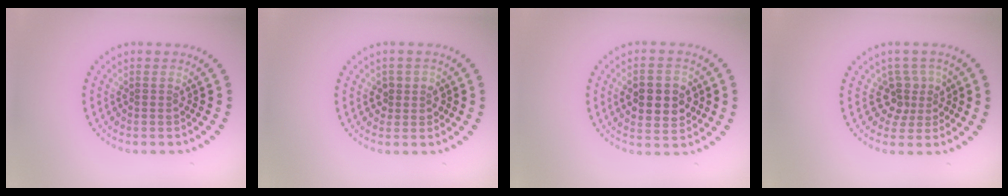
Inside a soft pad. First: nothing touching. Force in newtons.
{"total": 2.0, "press": 1.8, "slide": 0.9}
{"total": 5.1, "press": 5.1, "slide": 0.4}
{"total": 2.7, "press": 2.0, "slide": 1.8}